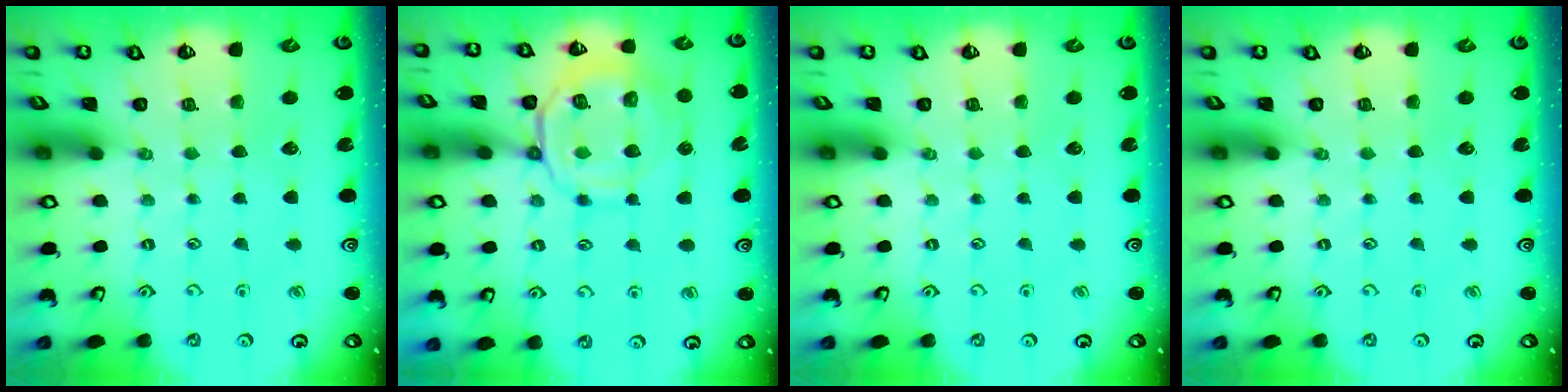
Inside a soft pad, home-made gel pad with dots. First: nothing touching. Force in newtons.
{"total": 12.0, "press": 11.9, "slide": 1.2}
{"total": 0.0}
{"total": 0.0}